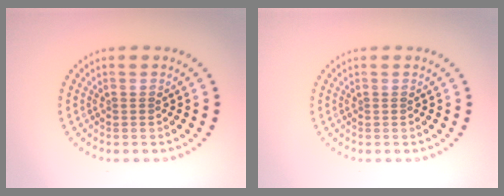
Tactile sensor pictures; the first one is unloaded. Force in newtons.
{"total": 0.0}